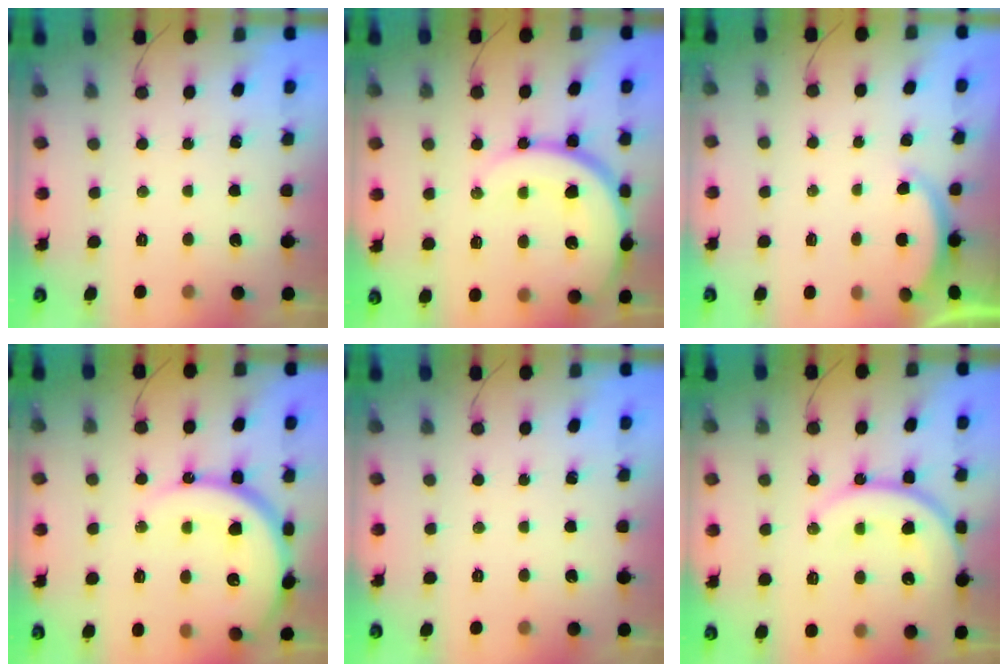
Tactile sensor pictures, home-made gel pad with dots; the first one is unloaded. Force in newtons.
{"total": 16.8, "press": 16.7, "slide": 1.7}
{"total": 1.9, "press": 1.8, "slide": 0.5}
{"total": 16.0, "press": 16.0, "slide": 0.6}
{"total": 0.0}
{"total": 15.6, "press": 15.5, "slide": 1.7}